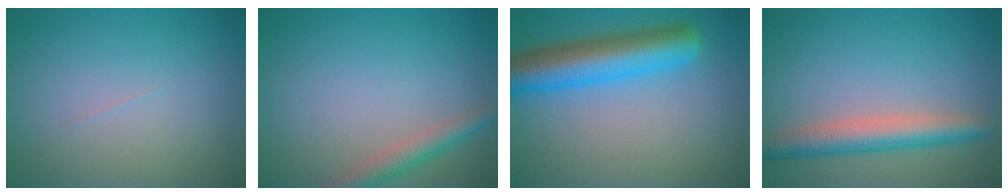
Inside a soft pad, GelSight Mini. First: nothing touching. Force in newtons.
{"total": 2.6, "press": 2.6, "slide": 0.1}
{"total": 7.5, "press": 7.5, "slide": 0.3}
{"total": 4.7, "press": 4.7, "slide": 0.2}